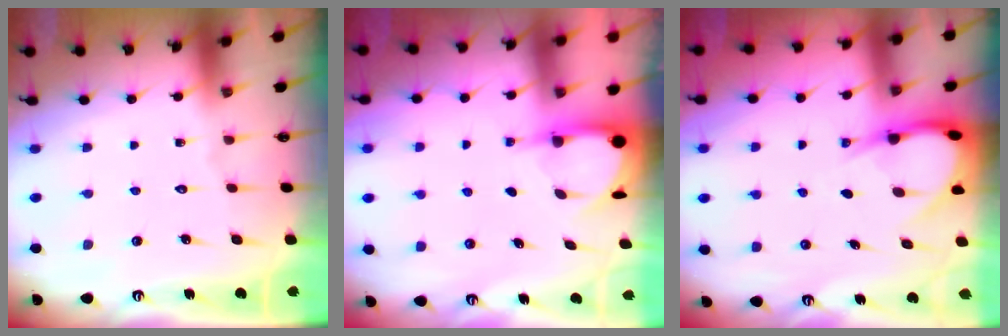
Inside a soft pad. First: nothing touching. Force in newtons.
{"total": 3.9, "press": 3.9, "slide": 0.3}
{"total": 6.4, "press": 6.4, "slide": 0.8}